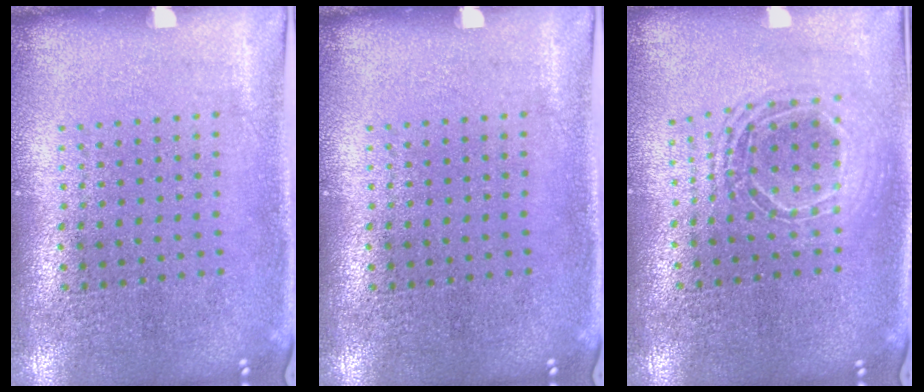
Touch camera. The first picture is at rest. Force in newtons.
{"total": 0.0}
{"total": 1.7, "press": 1.4, "slide": 0.9}